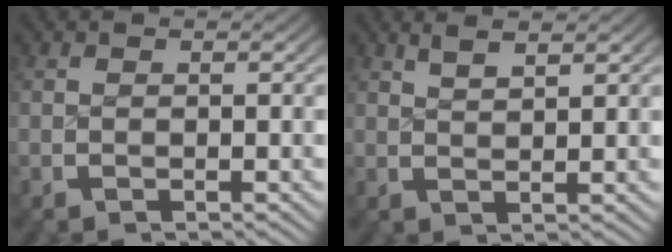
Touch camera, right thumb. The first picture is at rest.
{"total": 2.4, "force": [2.1, 0.1, 1.1], "torque": [-0.016, 0.006, 0.044]}